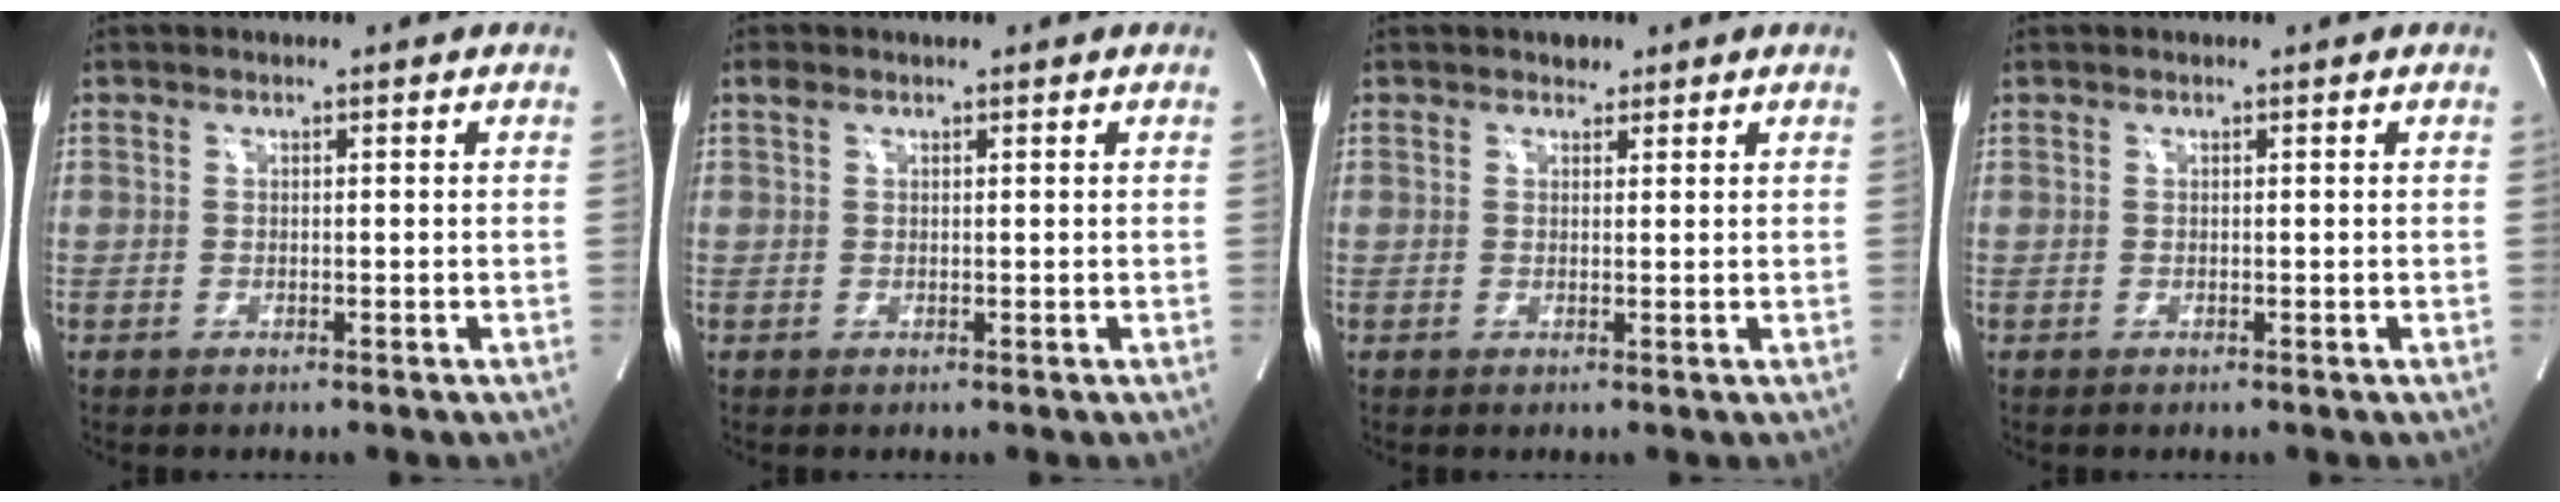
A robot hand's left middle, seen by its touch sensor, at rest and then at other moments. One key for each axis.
{"total": 1.3, "fx": 1.0, "fy": 0.5, "fz": 0.8, "tx": -0.022, "ty": 0.023, "tz": 0.018}
{"total": 1.4, "fx": 1.0, "fy": 0.9, "fz": 0.3, "tx": -0.002, "ty": 0.000, "tz": 0.012}
{"total": 0.0}